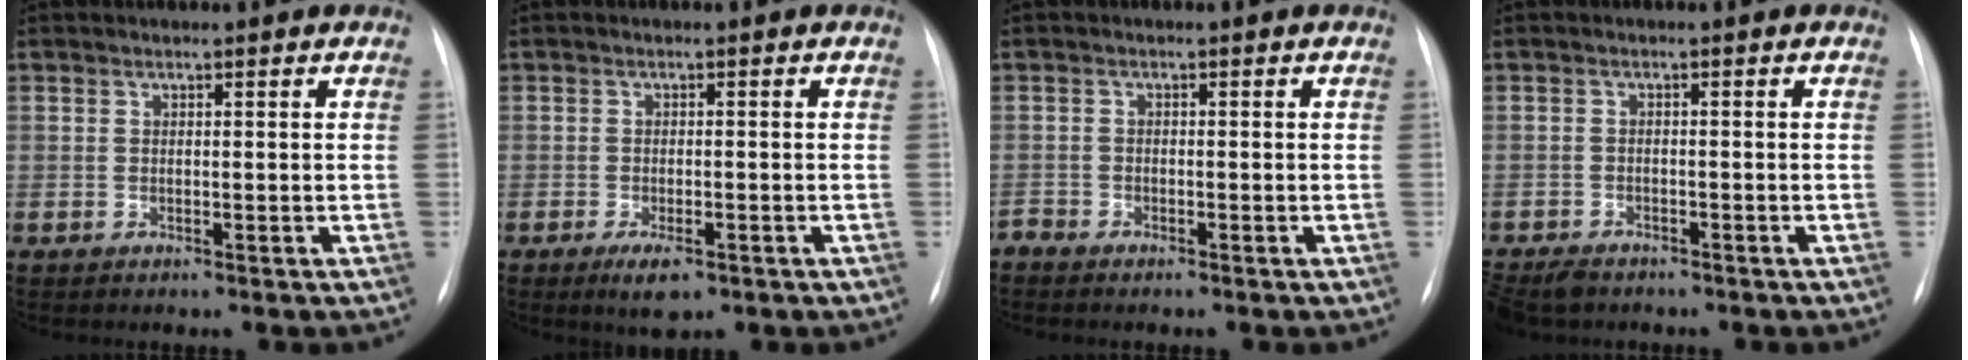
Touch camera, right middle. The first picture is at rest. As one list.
[{"total": 3.8, "force": [-2.1, 1.3, 2.9], "torque": [-0.051, -0.005, -0.027]}, {"total": 1.3, "force": [-1.2, 0.4, 0.2], "torque": [-0.005, -0.001, -0.021]}, {"total": 6.0, "force": [-4.8, 2.9, 2.1], "torque": [-0.036, -0.009, -0.077]}]